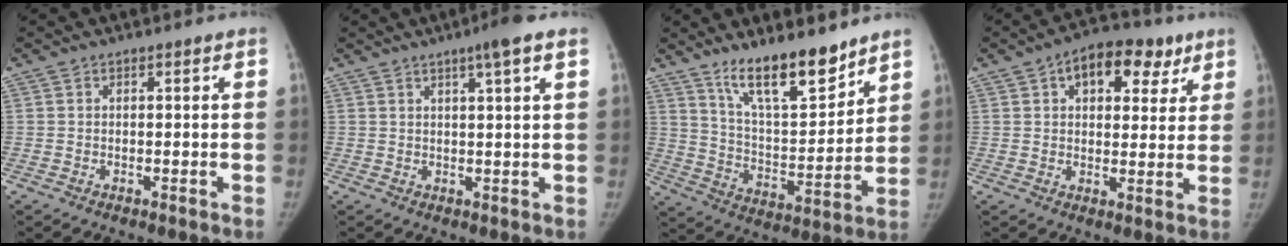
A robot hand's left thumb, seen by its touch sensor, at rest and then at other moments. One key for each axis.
{"total": 5.3, "fx": 3.0, "fy": -0.1, "fz": 4.3, "tx": -0.065, "ty": -0.002, "tz": 0.045}
{"total": 15.1, "fx": 11.6, "fy": 4.2, "fz": 8.7, "tx": -0.113, "ty": -0.086, "tz": 0.206}
{"total": 12.6, "fx": 6.1, "fy": 7.5, "fz": 8.1, "tx": -0.067, "ty": 0.000, "tz": 0.082}